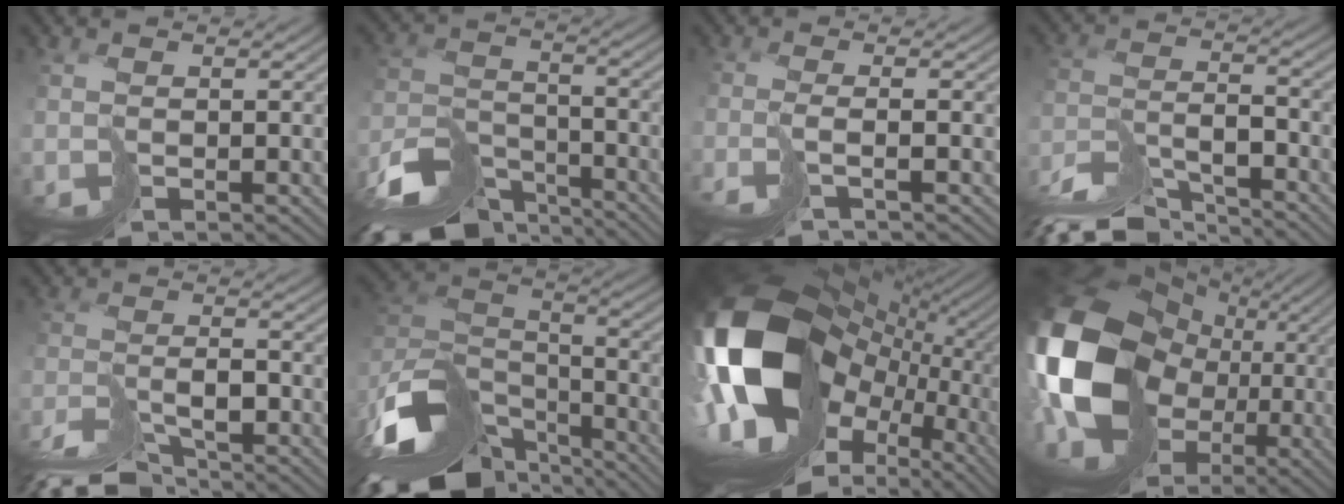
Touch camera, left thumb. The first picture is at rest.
{"total": 11.9, "force": [-10.2, 4.0, 4.7], "torque": [-0.100, -0.016, -0.169]}
{"total": 1.8, "force": [-0.8, -1.3, 0.9], "torque": [0.004, 0.007, -0.028]}
{"total": 9.9, "force": [-9.2, 1.5, 3.4], "torque": [-0.066, 0.000, -0.169]}
{"total": 6.9, "force": [-6.4, 0.8, 2.5], "torque": [-0.039, 0.000, -0.119]}
{"total": 15.9, "force": [-11.4, 6.8, 8.8], "torque": [-0.229, -0.028, -0.173]}
{"total": 21.6, "force": [-0.2, 15.0, 15.6], "torque": [-0.314, -0.036, 0.005]}
{"total": 20.9, "force": [0.4, 16.9, 12.4], "torque": [-0.328, -0.029, 0.030]}